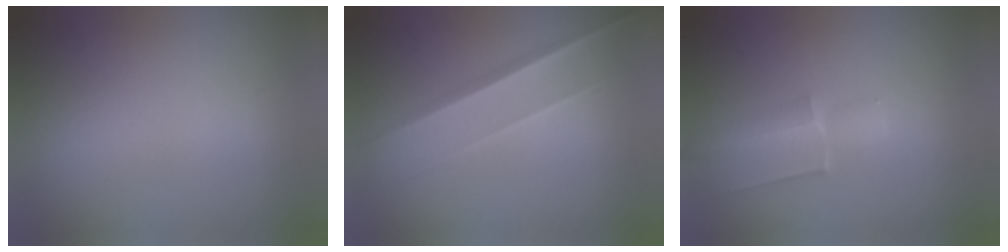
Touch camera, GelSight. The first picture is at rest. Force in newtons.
{"total": 1.5}
{"total": 1.8}